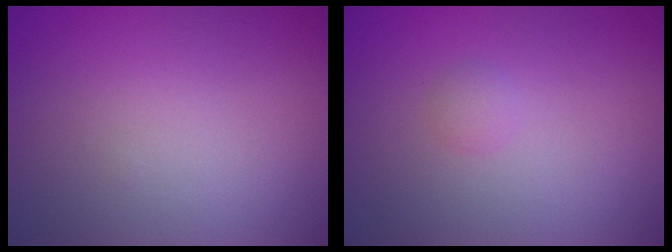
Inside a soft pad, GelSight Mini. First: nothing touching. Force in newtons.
{"total": 0.8, "press": 0.8, "slide": 0.1}